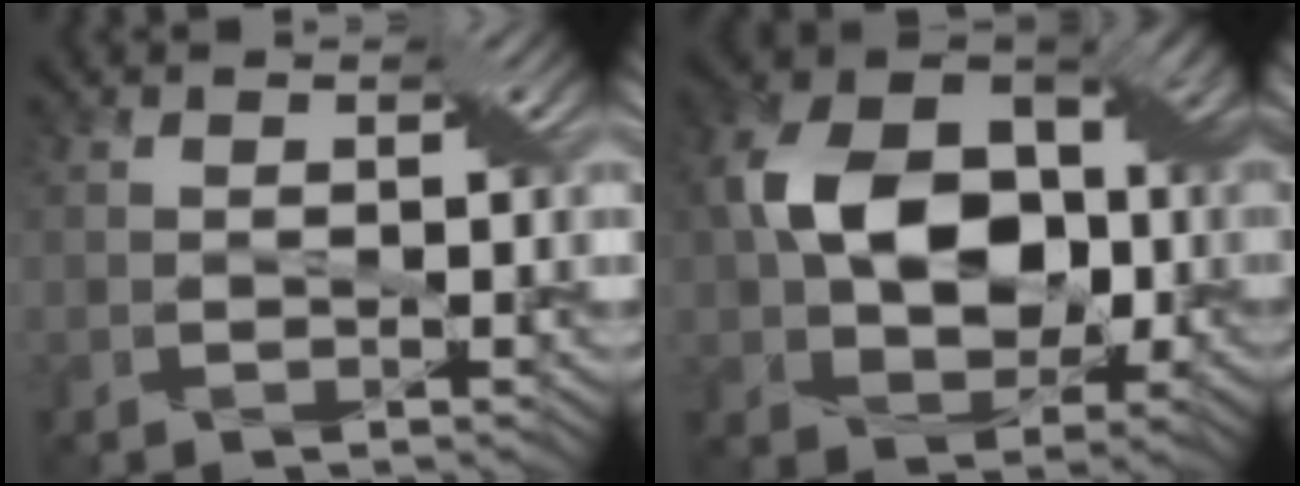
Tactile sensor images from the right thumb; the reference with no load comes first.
{"total": 13.3, "force": [0.3, 9.5, 9.3], "torque": [-0.169, 0.023, -0.001]}